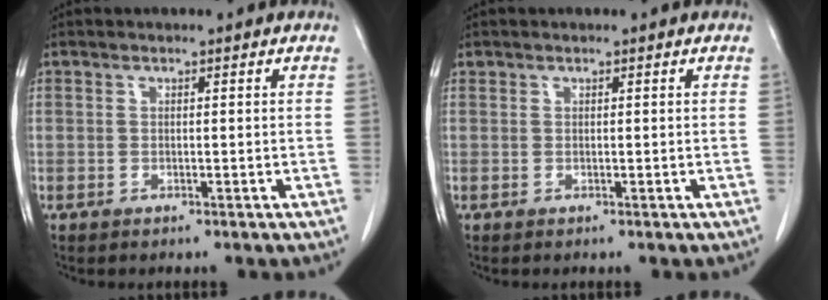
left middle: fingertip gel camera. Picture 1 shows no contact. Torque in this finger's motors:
{"motor_torque": [-0.09, 0.04, -0.02, 0.00]}